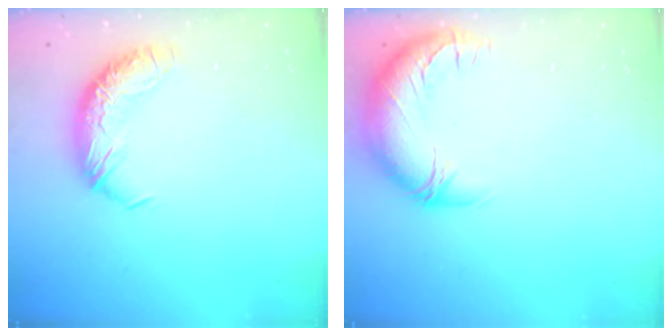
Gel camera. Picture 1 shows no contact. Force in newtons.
{"total": 3.0, "press": 0.9, "slide": 2.8}